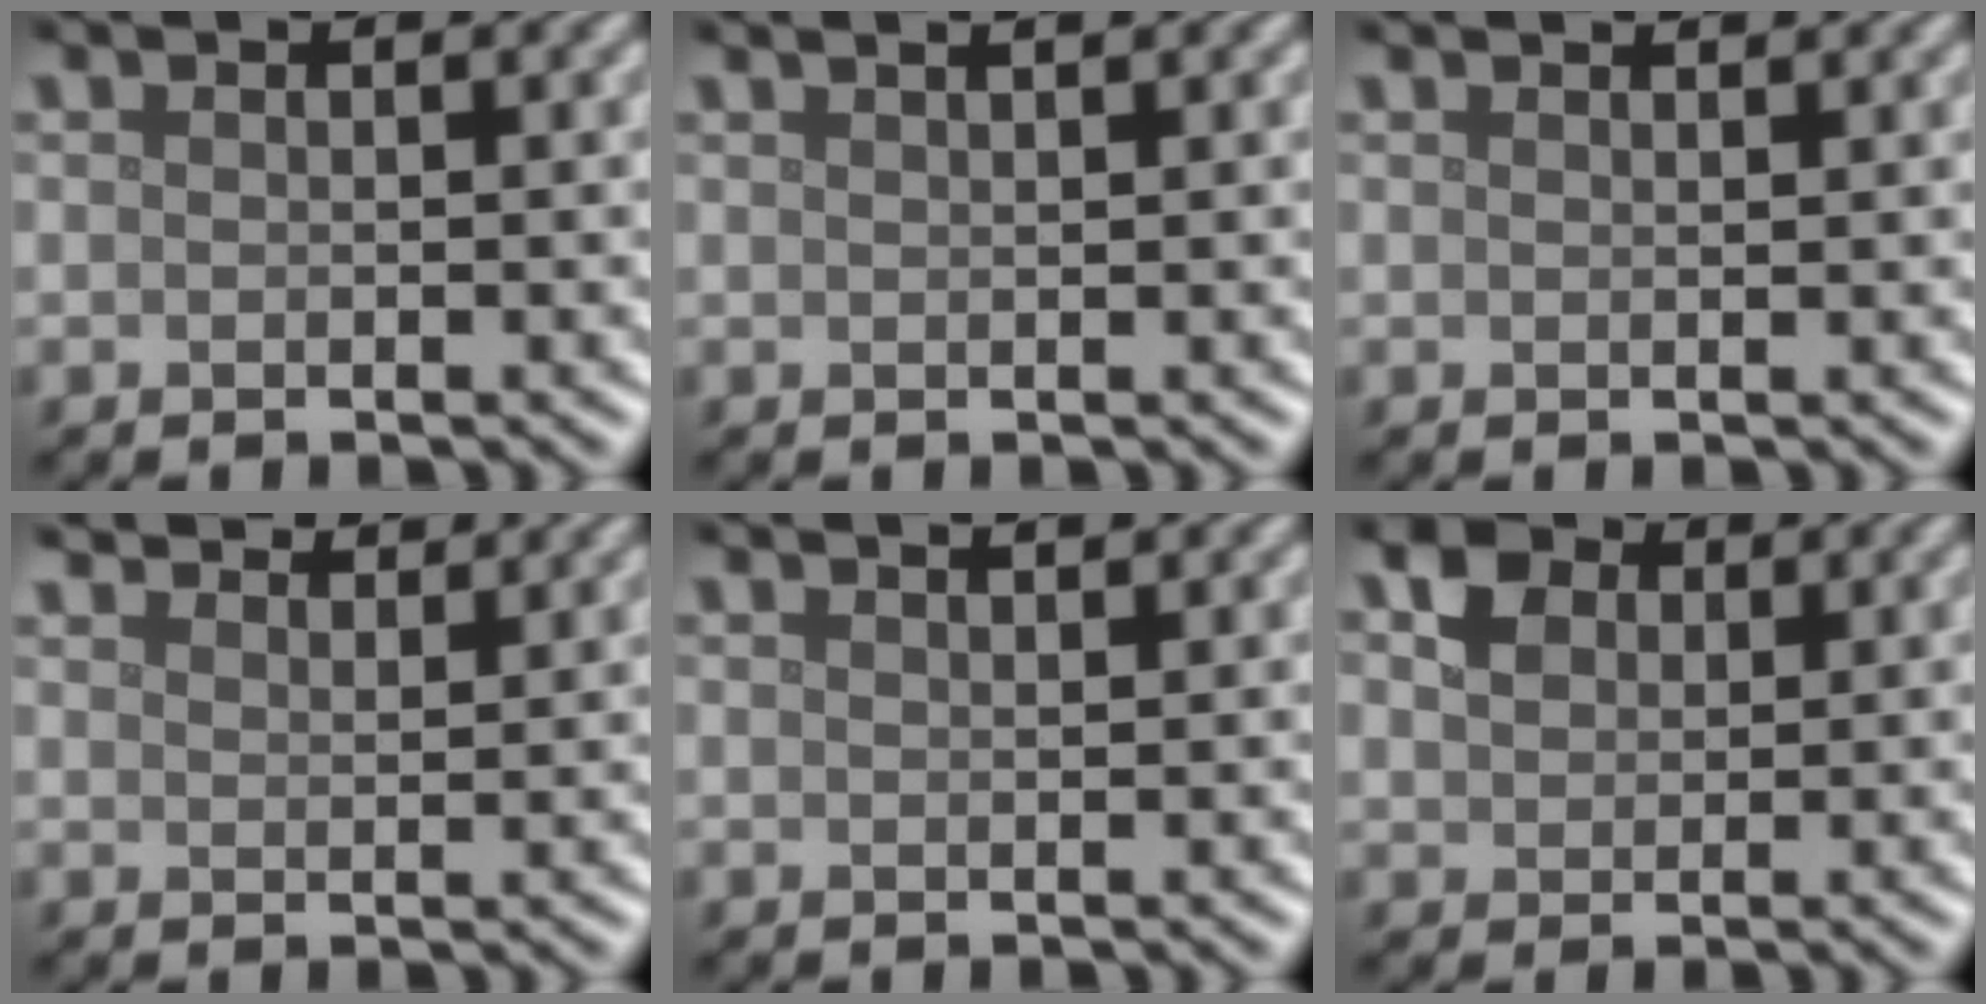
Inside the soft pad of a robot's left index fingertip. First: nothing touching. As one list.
[{"total": 2.8, "force": [1.8, 1.2, 1.7], "torque": [-0.003, 0.012, -0.008]}, {"total": 1.6, "force": [1.5, 0.3, 0.5], "torque": [-0.009, 0.000, 0.012]}, {"total": 5.6, "force": [5.3, 0.9, 1.6], "torque": [-0.029, 0.004, 0.075]}, {"total": 1.6, "force": [1.3, 0.5, 0.8], "torque": [-0.001, 0.001, 0.003]}, {"total": 2.9, "force": [1.1, 2.3, 1.3], "torque": [-0.029, 0.005, 0.017]}]